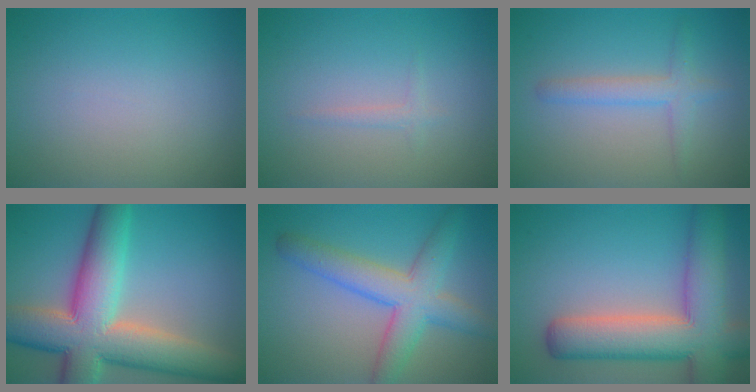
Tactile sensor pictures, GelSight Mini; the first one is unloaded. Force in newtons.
{"total": 0.9, "press": 0.9, "slide": 0.1}
{"total": 2.3, "press": 2.3, "slide": 0.0}
{"total": 12.2, "press": 12.2, "slide": 0.7}
{"total": 5.9, "press": 5.9, "slide": 0.0}
{"total": 10.1, "press": 10.0, "slide": 0.8}